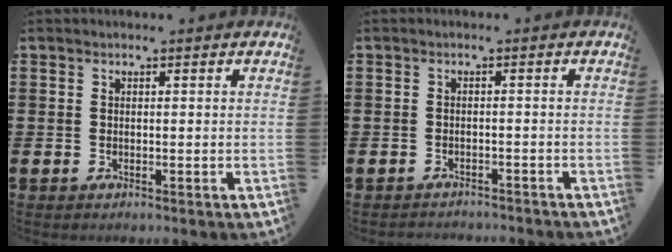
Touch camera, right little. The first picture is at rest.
{"total": 1.1, "force": [-1.1, 0.0, -0.1], "torque": [-0.001, 0.003, -0.025]}